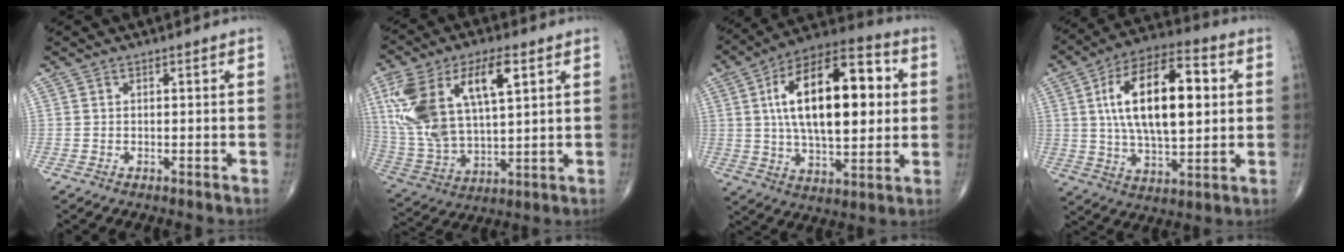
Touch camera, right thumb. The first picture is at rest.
{"total": 21.2, "force": [7.2, 10.0, 17.2], "torque": [-0.340, -0.005, 0.139]}
{"total": 24.5, "force": [4.1, 11.7, 21.1], "torque": [-0.326, 0.010, 0.059]}
{"total": 21.2, "force": [3.8, 9.9, 18.4], "torque": [-0.298, 0.009, 0.059]}